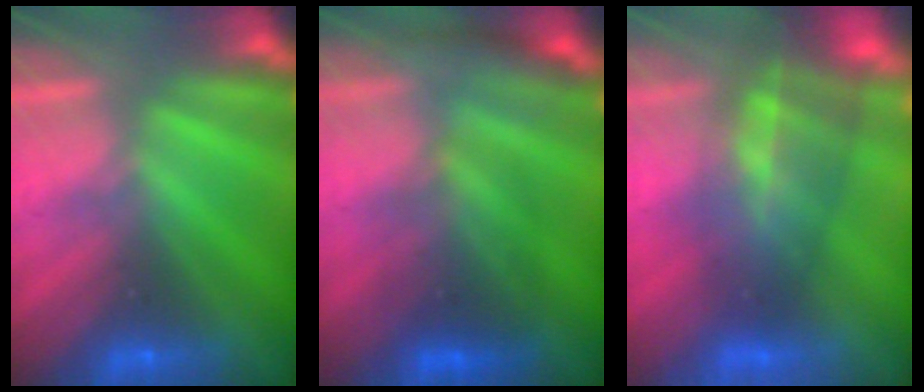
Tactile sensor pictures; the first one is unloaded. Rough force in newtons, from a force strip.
{"total": 2.5}
{"total": 7.5}